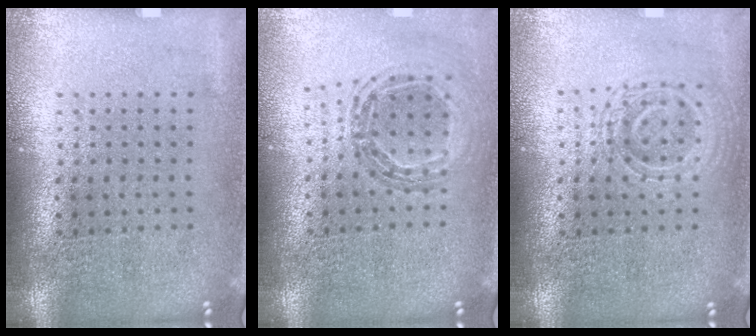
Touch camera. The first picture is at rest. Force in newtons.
{"total": 0.8, "press": 0.8, "slide": 0.1}
{"total": 1.3, "press": 1.2, "slide": 0.4}